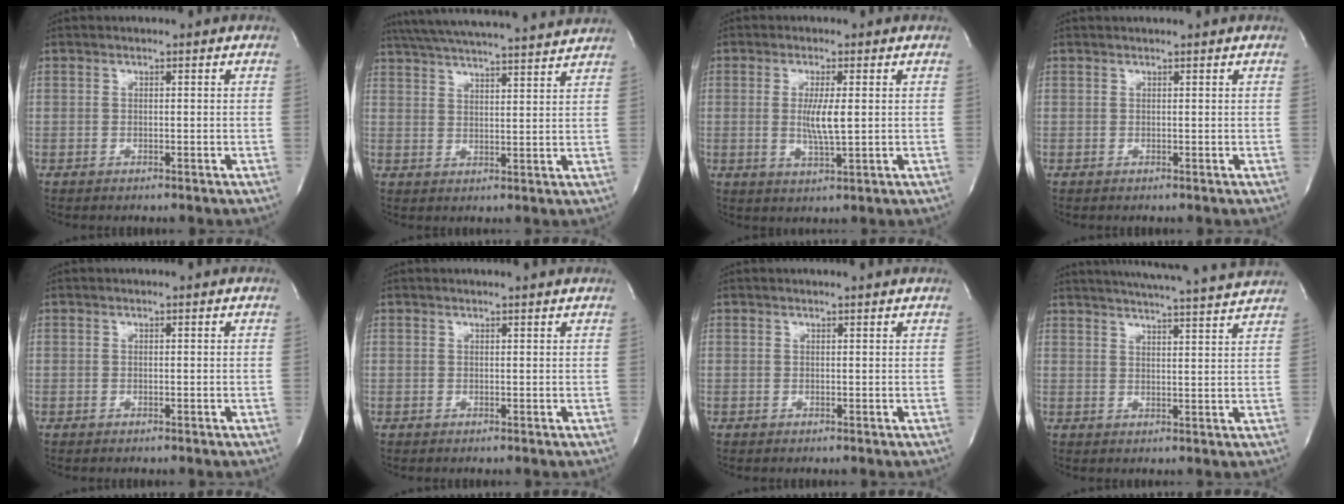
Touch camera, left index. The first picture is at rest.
{"total": 21.2, "force": [19.6, 0.8, 8.2], "torque": [-0.144, 0.017, 0.270]}
{"total": 4.7, "force": [0.3, 0.3, 4.6], "torque": [-0.093, -0.010, 0.008]}
{"total": 2.3, "force": [2.2, -0.1, 0.7], "torque": [-0.010, 0.014, 0.028]}
{"total": 0.0}
{"total": 2.7, "force": [2.6, -0.3, 0.8], "torque": [-0.013, 0.005, 0.028]}
{"total": 2.4, "force": [2.3, -0.3, 0.7], "torque": [-0.012, 0.004, 0.026]}
{"total": 16.7, "force": [15.6, -0.5, 5.8], "torque": [-0.102, -0.012, 0.202]}